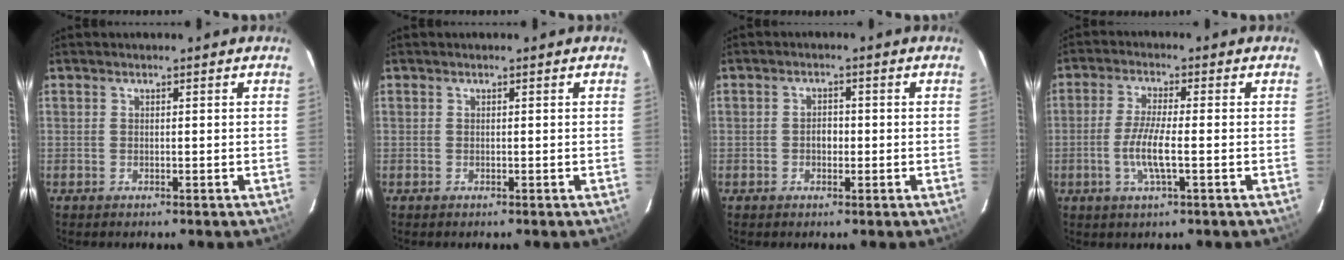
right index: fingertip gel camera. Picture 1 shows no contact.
{"total": 0.0}
{"total": 2.0, "force": [-0.4, 1.5, 1.3], "torque": [-0.023, 0.006, -0.008]}
{"total": 6.4, "force": [-1.7, 0.6, 6.2], "torque": [-0.125, -0.005, -0.036]}